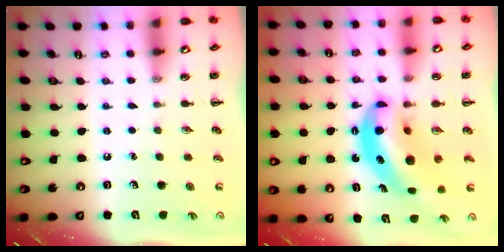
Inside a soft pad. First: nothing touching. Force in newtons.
{"total": 10.8, "press": 10.4, "slide": 2.7}